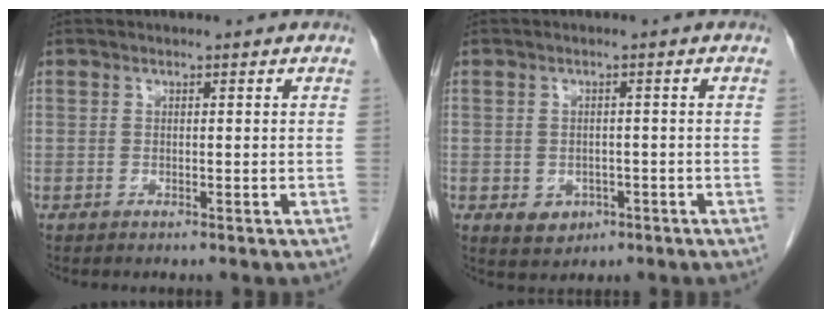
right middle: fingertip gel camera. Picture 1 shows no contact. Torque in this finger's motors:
{"motor_torque": [0.52, -0.33, -0.04, 0.00]}